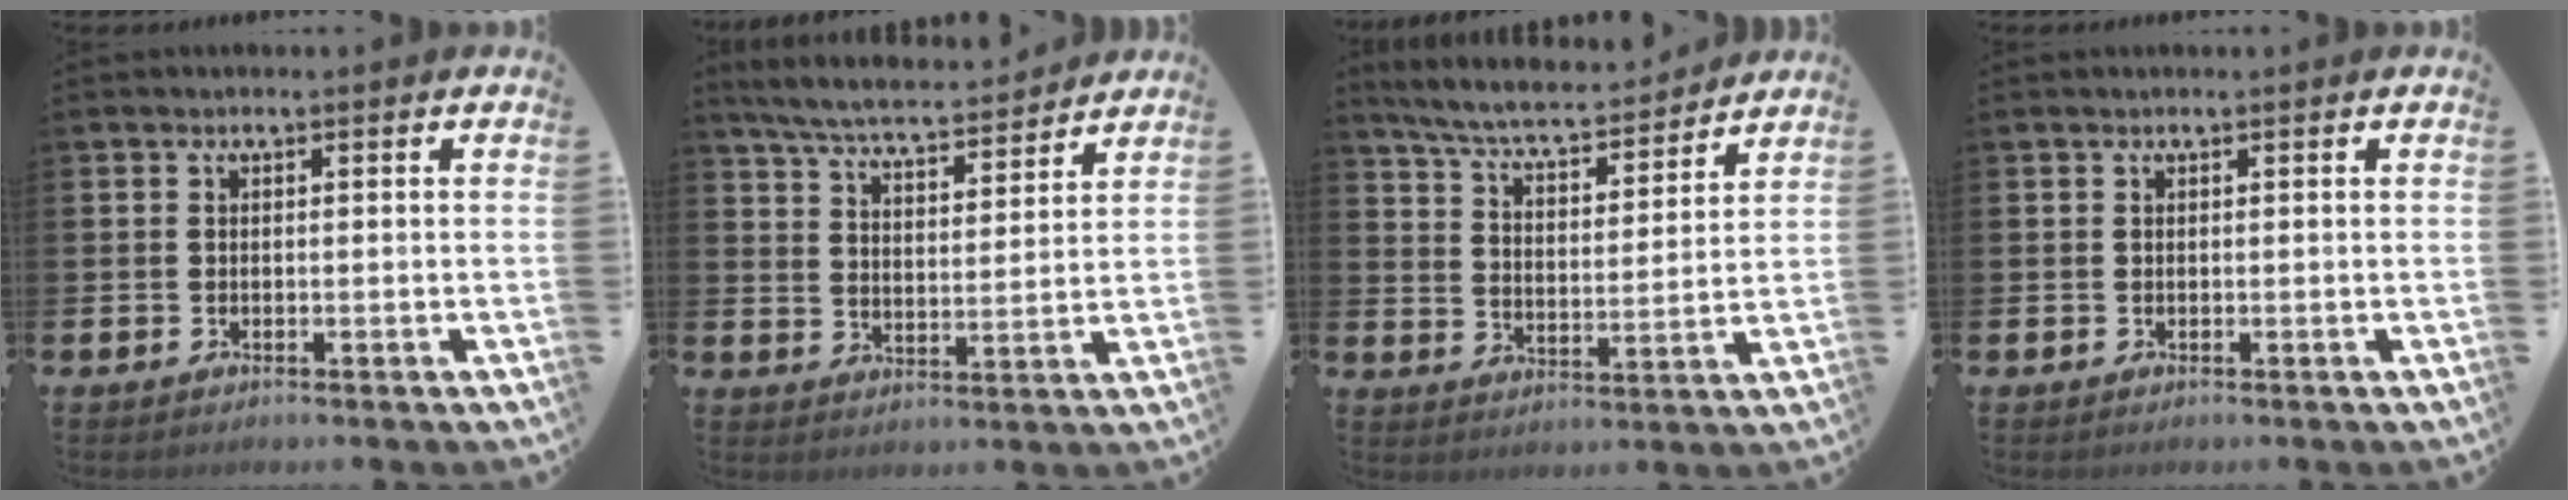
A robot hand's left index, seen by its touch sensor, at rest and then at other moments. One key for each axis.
{"total": 6.3, "fx": 6.0, "fy": 0.7, "fz": 1.7, "tx": -0.058, "ty": -0.039, "tz": 0.103}
{"total": 6.7, "fx": 6.3, "fy": 0.9, "fz": 2.2, "tx": -0.072, "ty": -0.046, "tz": 0.105}
{"total": 0.0}